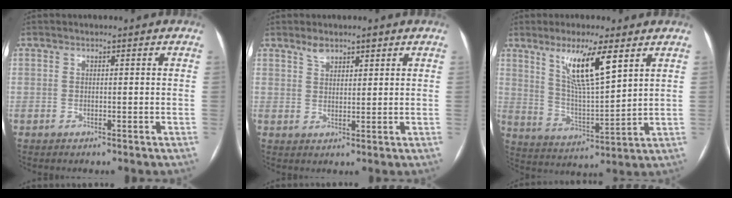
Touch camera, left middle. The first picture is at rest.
{"total": 3.0, "force": [2.4, 1.2, 1.4], "torque": [-0.029, 0.006, 0.044]}
{"total": 10.9, "force": [5.9, 1.3, 9.1], "torque": [-0.172, -0.009, 0.114]}